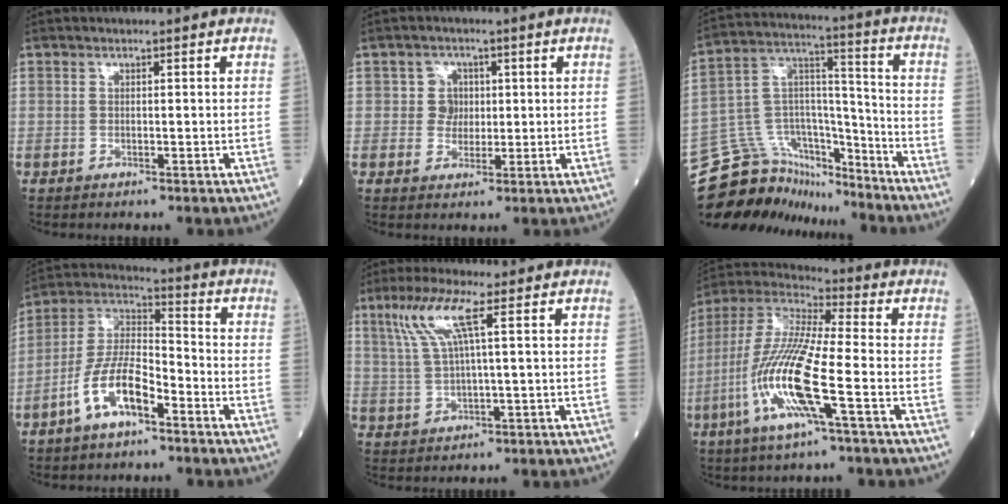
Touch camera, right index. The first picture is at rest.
{"total": 3.2, "force": [0.5, 3.1, 0.7], "torque": [-0.004, 0.006, 0.006]}
{"total": 18.8, "force": [-17.3, 5.9, 4.5], "torque": [-0.084, 0.054, -0.292]}
{"total": 10.5, "force": [-5.4, 3.6, 8.3], "torque": [-0.176, 0.011, -0.105]}
{"total": 6.9, "force": [2.9, 0.0, 6.3], "torque": [-0.139, 0.011, 0.064]}
{"total": 15.3, "force": [-4.9, 0.9, 14.5], "torque": [-0.311, -0.010, -0.103]}